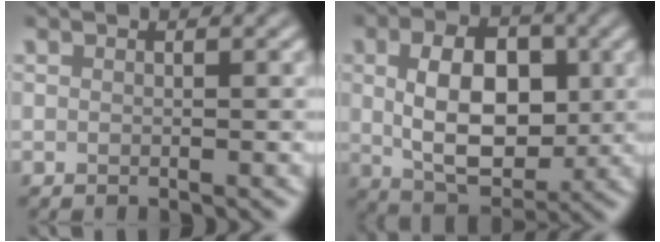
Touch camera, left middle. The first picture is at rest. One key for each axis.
{"total": 8.2, "fx": 0.6, "fy": 5.2, "fz": 6.3, "tx": -0.109, "ty": 0.000, "tz": 0.011}